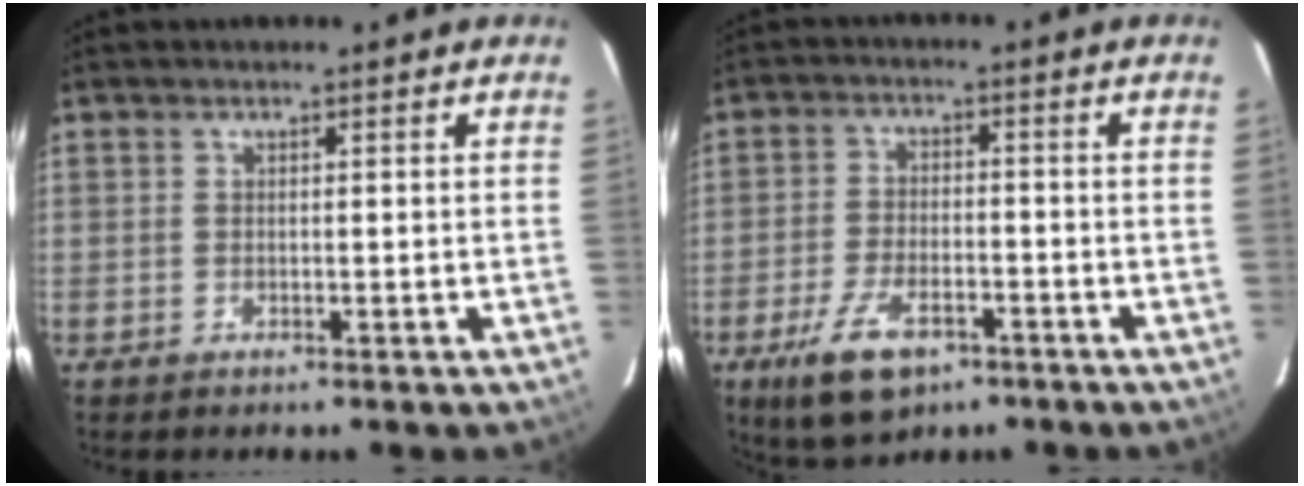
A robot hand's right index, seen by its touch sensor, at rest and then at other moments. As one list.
[{"total": 10.4, "force": [-6.1, 4.8, 6.9], "torque": [-0.156, -0.013, -0.104]}]